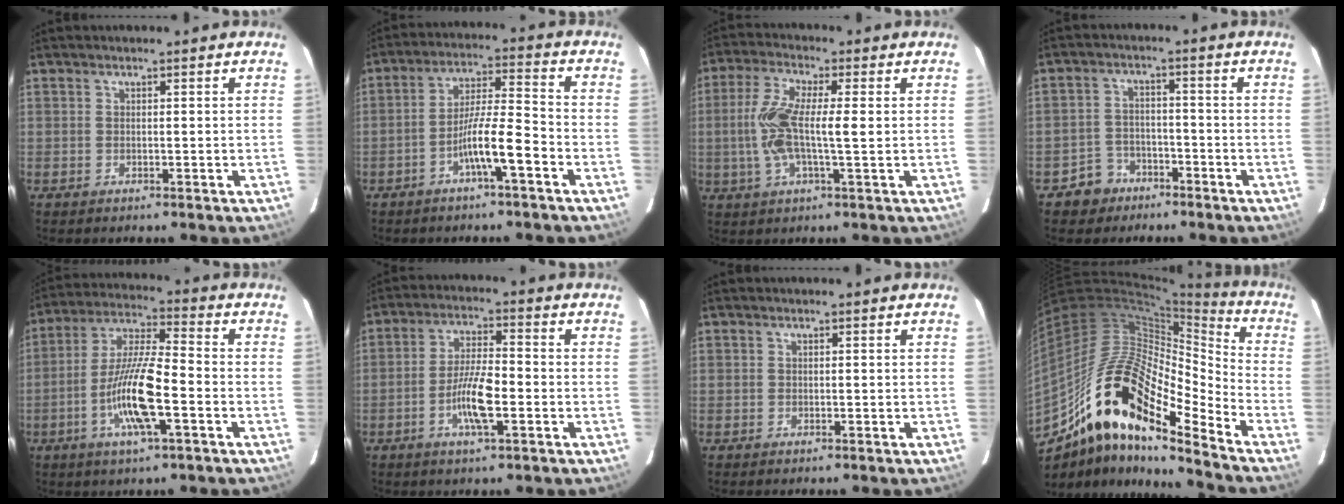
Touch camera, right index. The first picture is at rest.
{"total": 8.1, "force": [-3.9, 0.3, 7.1], "torque": [-0.130, 0.015, -0.069]}
{"total": 9.0, "force": [0.2, 1.6, 8.8], "torque": [-0.190, 0.009, -0.002]}
{"total": 5.1, "force": [-3.2, 3.9, 0.2], "torque": [0.002, 0.013, -0.051]}
{"total": 12.6, "force": [-4.1, 1.5, 11.8], "torque": [-0.231, -0.003, -0.077]}
{"total": 7.7, "force": [-2.5, 1.3, 7.2], "torque": [-0.137, 0.002, -0.049]}
{"total": 0.0}
{"total": 22.7, "force": [-13.3, 6.6, 17.2], "torque": [-0.346, 0.017, -0.231]}